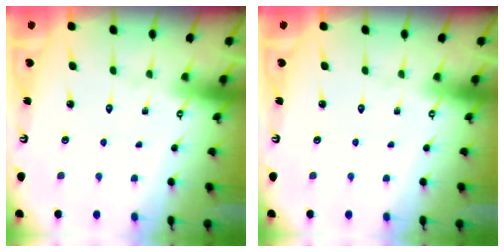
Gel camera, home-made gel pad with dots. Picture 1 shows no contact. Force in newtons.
{"total": 0.0}